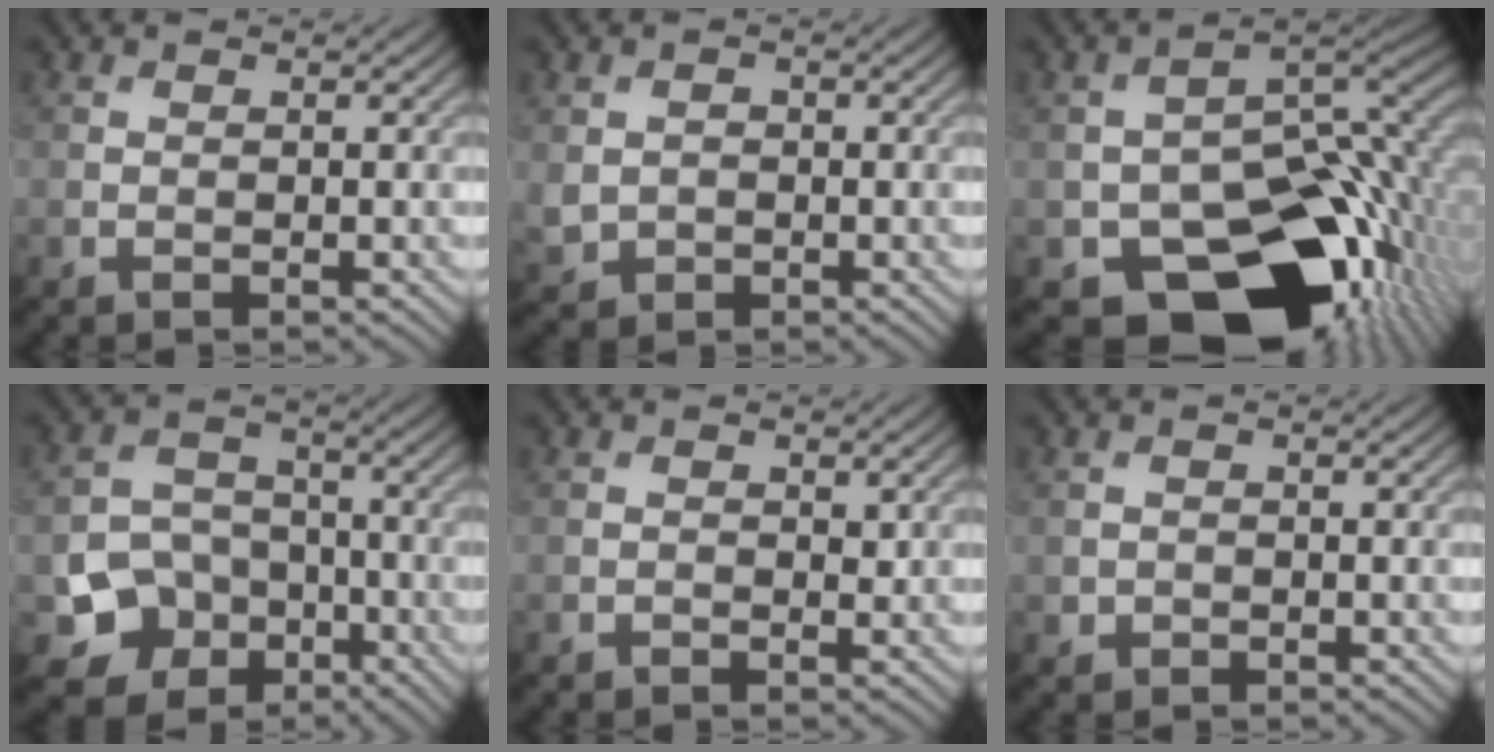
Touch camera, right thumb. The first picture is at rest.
{"total": 2.4, "force": [-0.3, 2.2, 1.0], "torque": [-0.028, -0.007, -0.004]}
{"total": 17.2, "force": [-7.7, 10.8, 10.9], "torque": [-0.142, -0.042, -0.120]}
{"total": 9.1, "force": [-4.1, 7.4, 3.2], "torque": [-0.073, -0.025, -0.089]}
{"total": 0.6, "force": [-0.1, 0.4, 0.4], "torque": [-0.002, -0.004, -0.003]}
{"total": 0.8, "force": [-0.2, 0.8, 0.2], "torque": [-0.002, -0.006, -0.006]}